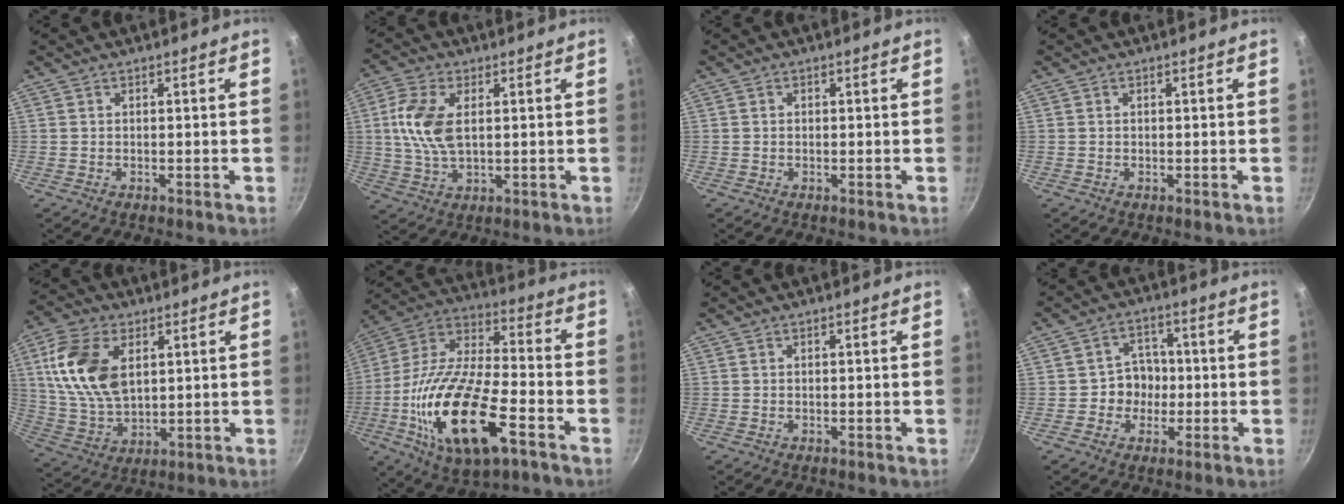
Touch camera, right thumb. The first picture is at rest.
{"total": 9.9, "force": [1.7, 5.4, 8.1], "torque": [-0.164, 0.003, 0.031]}
{"total": 0.6, "force": [0.0, 0.5, 0.2], "torque": [-0.001, 0.003, 0.000]}
{"total": 0.0}
{"total": 15.4, "force": [4.3, 9.3, 11.5], "torque": [-0.207, -0.010, 0.091]}
{"total": 24.7, "force": [-8.8, 10.2, 20.7], "torque": [-0.387, 0.020, -0.167]}
{"total": 0.0}
{"total": 5.9, "force": [-0.9, 5.4, 2.2], "torque": [0.013, 0.016, -0.021]}